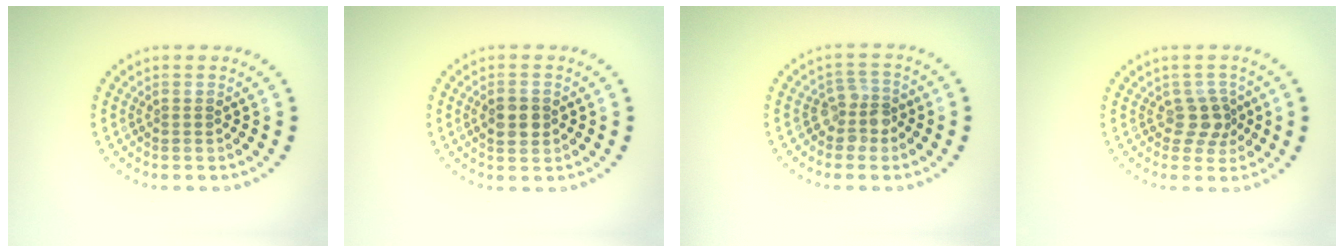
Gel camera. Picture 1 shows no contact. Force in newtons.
{"total": 2.8, "press": 2.8, "slide": 0.1}
{"total": 2.5, "press": 2.0, "slide": 1.5}
{"total": 2.3, "press": 1.9, "slide": 1.4}